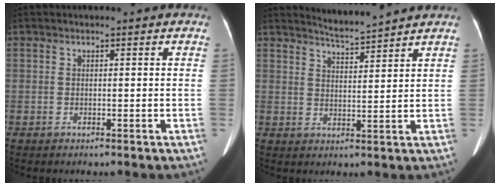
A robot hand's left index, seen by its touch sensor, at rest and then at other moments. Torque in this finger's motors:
{"motor_torque": [0.41, -0.62, 0.05, 0.00]}